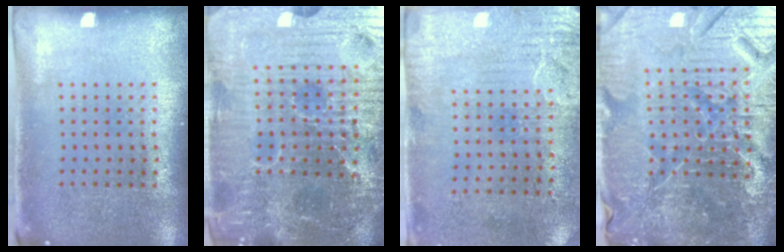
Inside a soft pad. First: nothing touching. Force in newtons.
{"total": 7.3, "press": 6.6, "slide": 3.1}
{"total": 3.3, "press": 2.7, "slide": 2.0}
{"total": 6.9, "press": 6.2, "slide": 3.0}